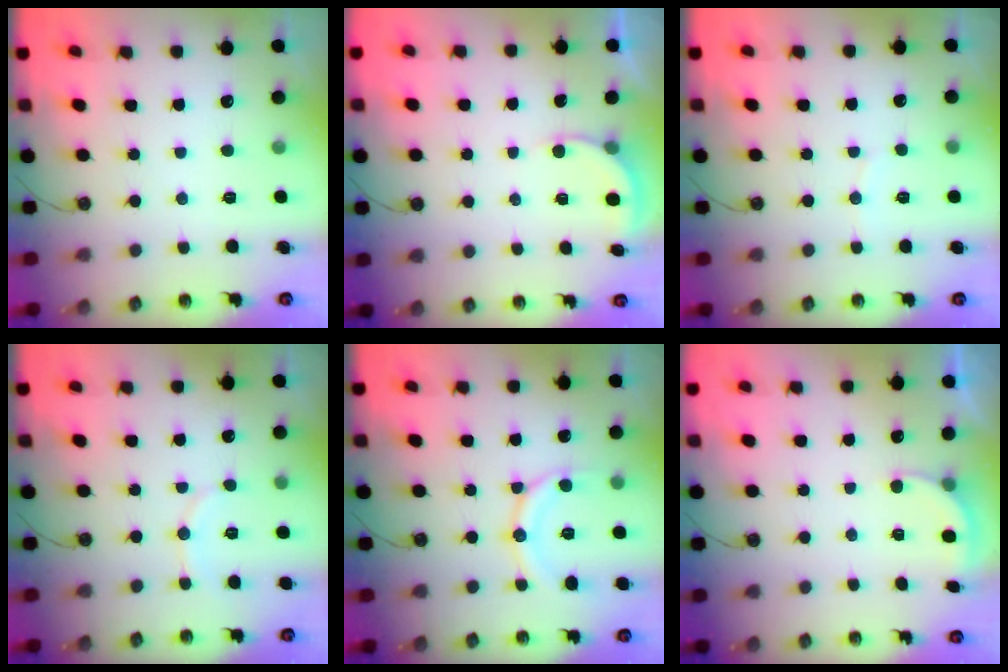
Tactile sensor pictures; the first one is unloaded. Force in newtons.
{"total": 2.1, "press": 2.1, "slide": 0.2}
{"total": 3.2, "press": 3.2, "slide": 0.4}
{"total": 5.3, "press": 5.2, "slide": 1.3}
{"total": 12.2, "press": 12.1, "slide": 0.9}
{"total": 2.5, "press": 2.3, "slide": 1.1}